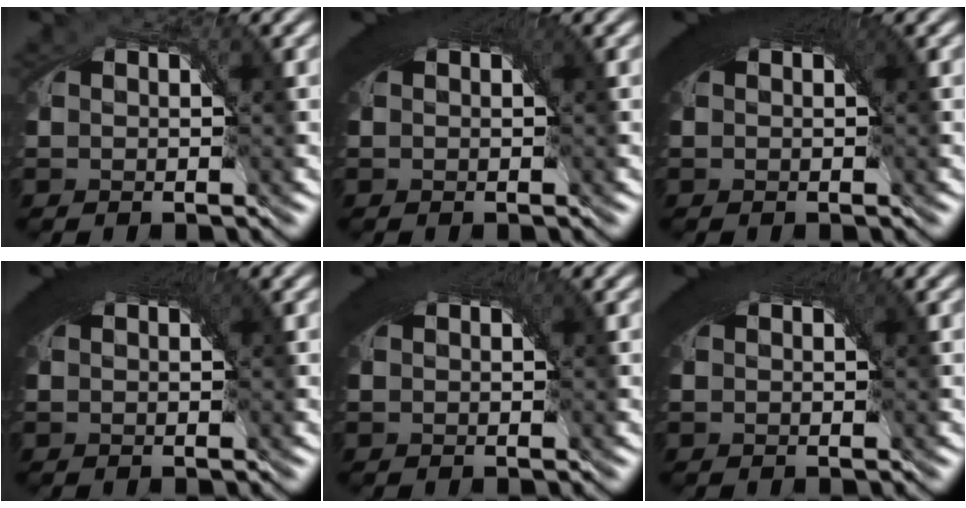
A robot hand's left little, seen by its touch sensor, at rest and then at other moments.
{"total": 5.2, "force": [1.6, 1.8, 4.6], "torque": [-0.057, 0.013, 0.018]}
{"total": 6.4, "force": [1.9, 2.3, 5.6], "torque": [-0.069, 0.018, 0.021]}
{"total": 6.0, "force": [1.9, 2.1, 5.3], "torque": [-0.063, 0.017, 0.020]}
{"total": 4.9, "force": [1.5, 1.7, 4.3], "torque": [-0.054, 0.011, 0.017]}
{"total": 5.5, "force": [1.8, 1.9, 4.8], "torque": [-0.056, 0.016, 0.019]}